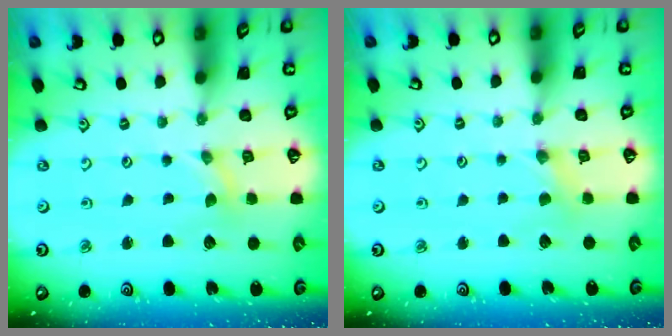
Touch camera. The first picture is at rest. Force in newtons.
{"total": 2.1, "press": 2.1, "slide": 0.4}